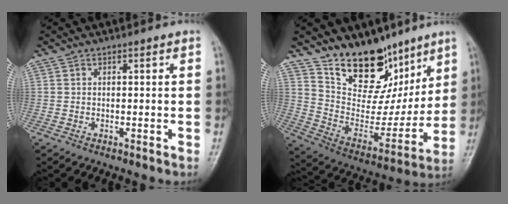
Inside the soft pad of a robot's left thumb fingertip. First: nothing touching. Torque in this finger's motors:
{"motor_torque": [2.05, 1.86, 1.41, -1.36, 0.10]}